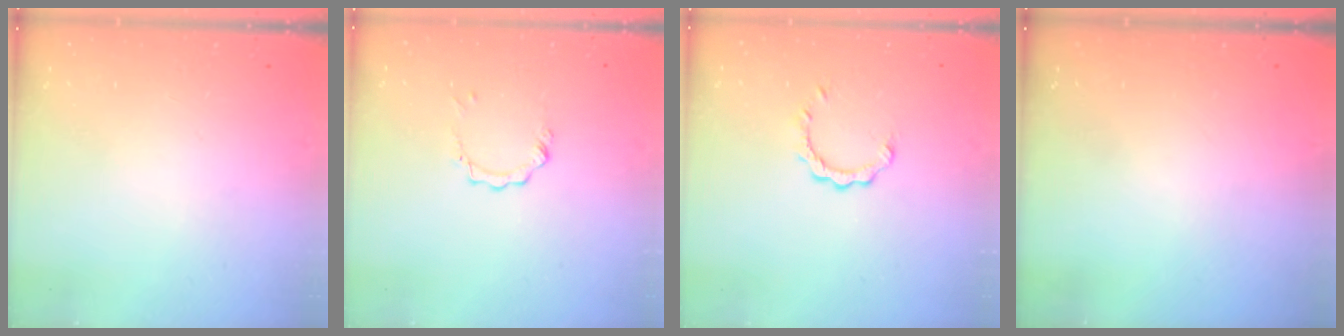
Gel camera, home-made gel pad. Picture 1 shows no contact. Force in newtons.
{"total": 2.9, "press": 2.9, "slide": 0.2}
{"total": 2.7, "press": 2.6, "slide": 0.2}
{"total": 0.0}